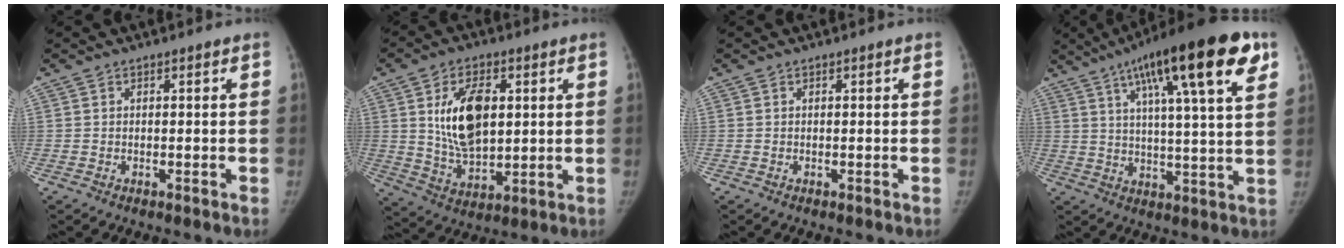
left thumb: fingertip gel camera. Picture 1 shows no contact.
{"total": 13.8, "force": [3.1, 7.9, 11.0], "torque": [-0.169, -0.016, 0.063]}
{"total": 0.0}
{"total": 21.9, "force": [10.8, 4.2, 18.6], "torque": [-0.273, -0.008, 0.161]}